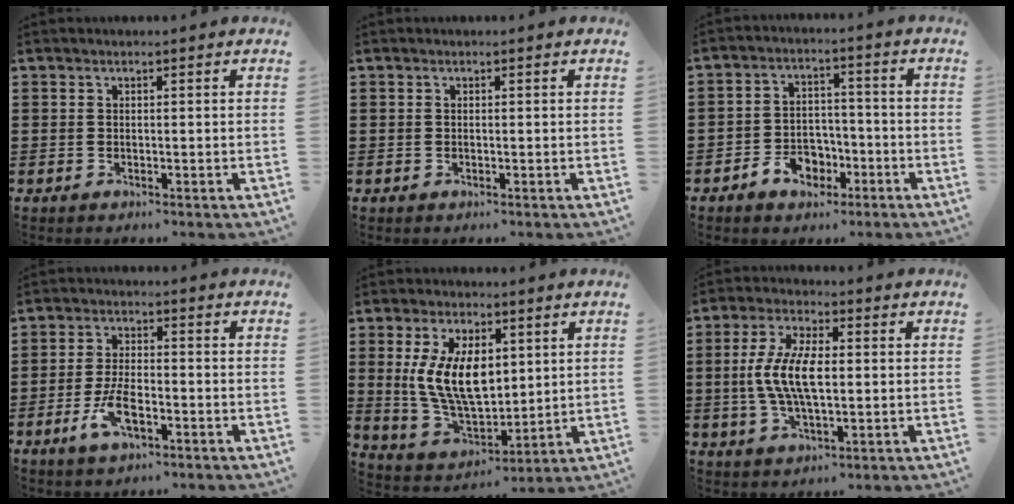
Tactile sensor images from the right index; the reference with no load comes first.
{"total": 0.0}
{"total": 5.2, "force": [-2.8, 3.8, 2.1], "torque": [-0.036, 0.011, -0.055]}
{"total": 5.5, "force": [-2.5, 2.3, 4.4], "torque": [-0.099, 0.002, -0.050]}
{"total": 10.8, "force": [2.2, 6.0, 8.8], "torque": [-0.185, 0.005, 0.040]}
{"total": 8.6, "force": [-0.1, 3.5, 7.9], "torque": [-0.178, -0.002, -0.011]}